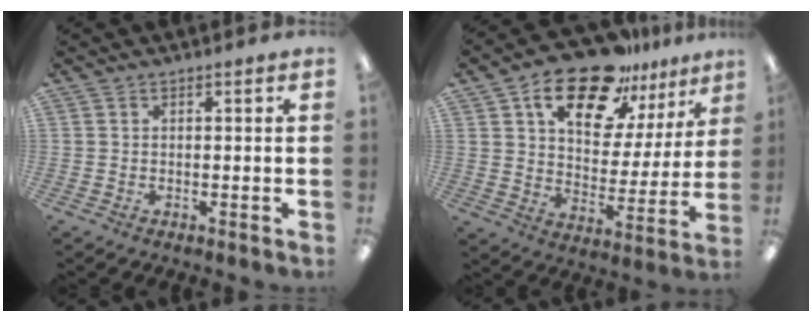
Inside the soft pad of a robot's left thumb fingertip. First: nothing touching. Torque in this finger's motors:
{"motor_torque": [0.38, 0.48, 1.39, -1.38, 0.26]}